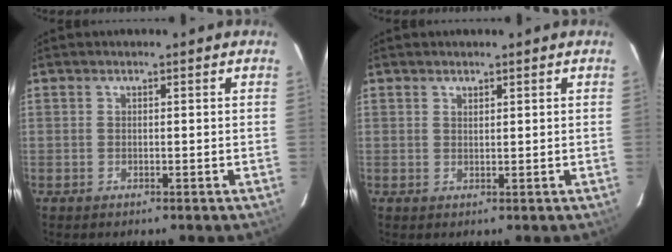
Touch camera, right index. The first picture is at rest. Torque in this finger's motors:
{"motor_torque": [-0.13, 0.28, -0.06, -0.01]}